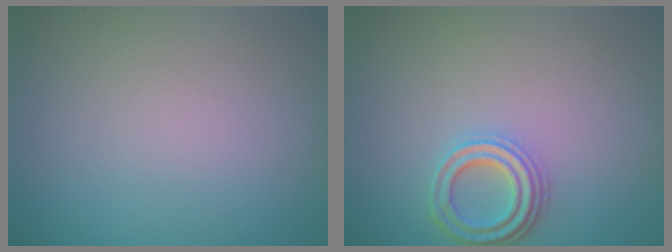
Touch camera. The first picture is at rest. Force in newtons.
{"total": 3.0, "press": 2.6, "slide": 1.6}